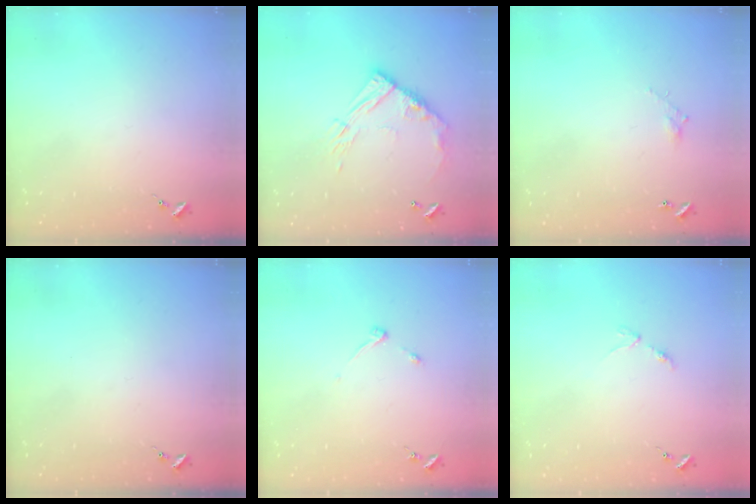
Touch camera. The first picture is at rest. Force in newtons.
{"total": 12.9, "press": 12.9, "slide": 1.3}
{"total": 3.8, "press": 3.8, "slide": 0.2}
{"total": 0.0}
{"total": 3.9, "press": 3.8, "slide": 0.6}
{"total": 2.8, "press": 2.8, "slide": 0.5}